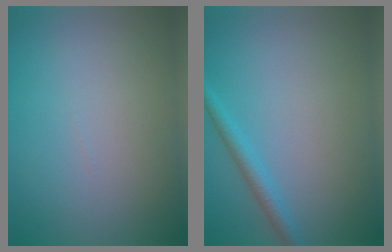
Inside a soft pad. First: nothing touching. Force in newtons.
{"total": 1.9, "press": 1.9, "slide": 0.2}